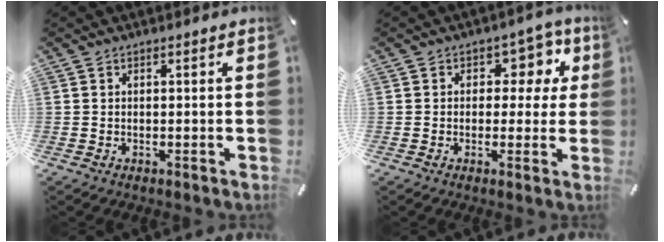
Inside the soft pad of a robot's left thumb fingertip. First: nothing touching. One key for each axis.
{"total": 7.9, "fx": 2.6, "fy": 5.8, "fz": 4.7, "tx": -0.052, "ty": -0.015, "tz": 0.037}